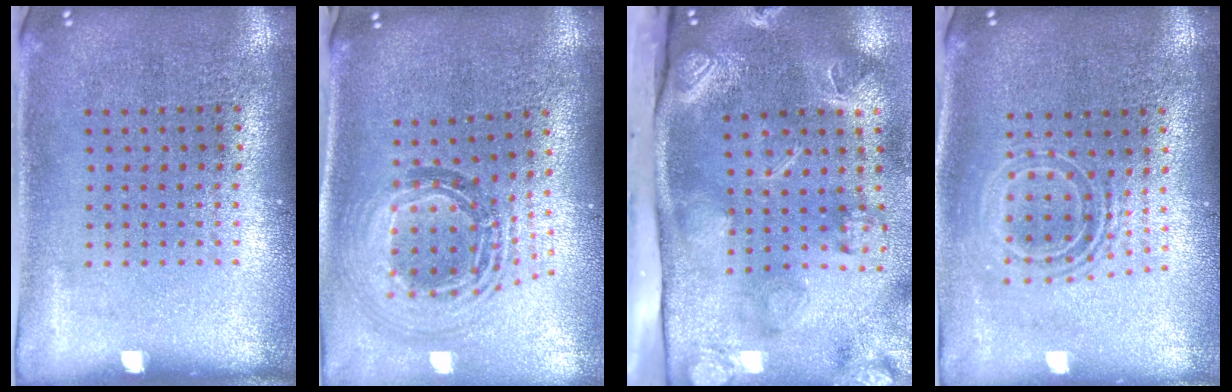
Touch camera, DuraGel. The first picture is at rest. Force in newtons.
{"total": 1.3, "press": 1.2, "slide": 0.6}
{"total": 4.5, "press": 3.2, "slide": 3.2}
{"total": 1.6, "press": 1.3, "slide": 1.0}